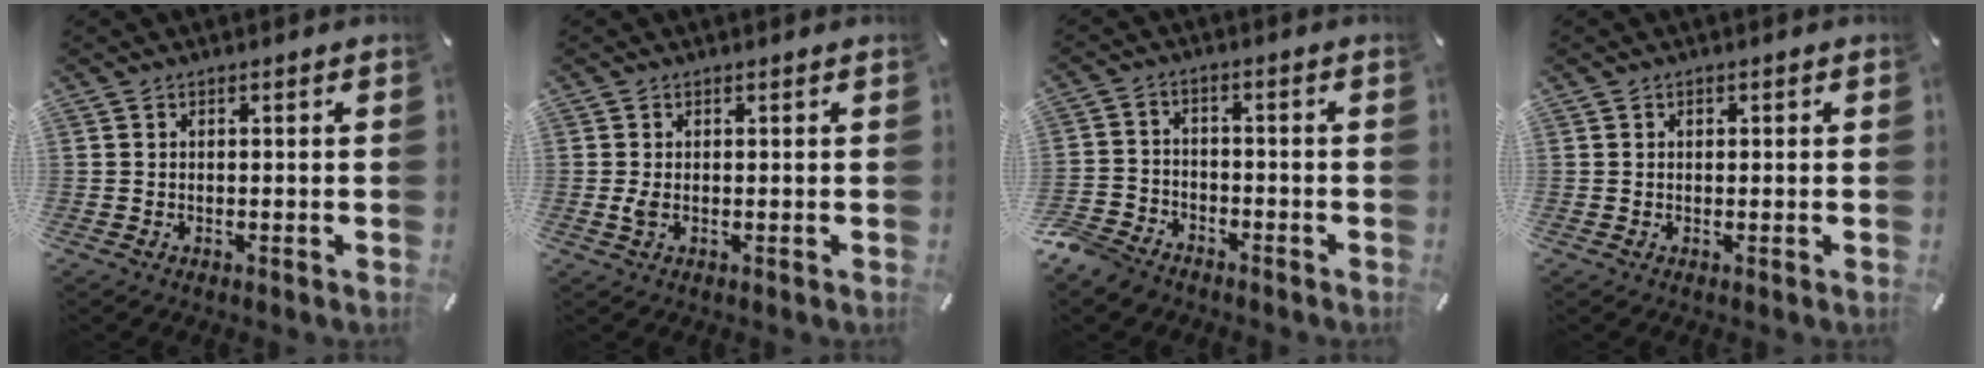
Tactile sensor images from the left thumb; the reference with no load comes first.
{"total": 1.6, "force": [0.1, 0.7, 1.4], "torque": [-0.036, -0.002, -0.001]}
{"total": 6.3, "force": [-5.1, 3.4, 1.4], "torque": [-0.038, 0.021, -0.104]}
{"total": 0.8, "force": [0.2, 0.7, 0.4], "torque": [0.000, -0.001, 0.001]}